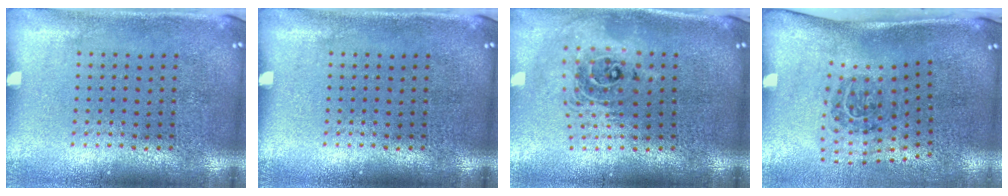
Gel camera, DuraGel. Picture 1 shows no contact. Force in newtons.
{"total": 0.0}
{"total": 2.1, "press": 1.6, "slide": 1.4}
{"total": 1.9, "press": 1.2, "slide": 1.4}